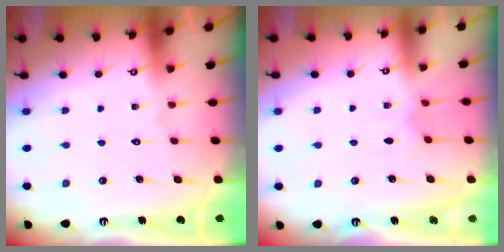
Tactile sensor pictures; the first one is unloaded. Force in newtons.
{"total": 3.6, "press": 3.5, "slide": 0.5}